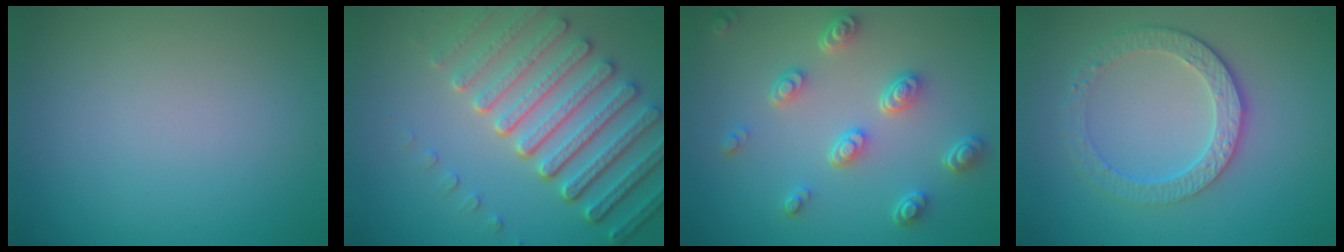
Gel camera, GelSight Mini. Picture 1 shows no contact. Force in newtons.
{"total": 7.5, "press": 5.7, "slide": 5.0}
{"total": 4.5, "press": 3.4, "slide": 2.9}
{"total": 3.8, "press": 3.2, "slide": 2.1}